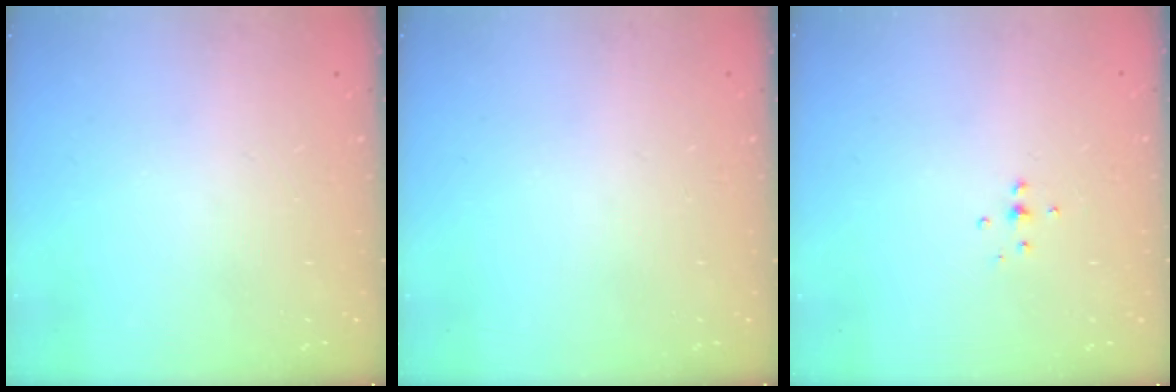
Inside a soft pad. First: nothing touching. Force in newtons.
{"total": 0.0}
{"total": 4.3, "press": 4.2, "slide": 0.7}